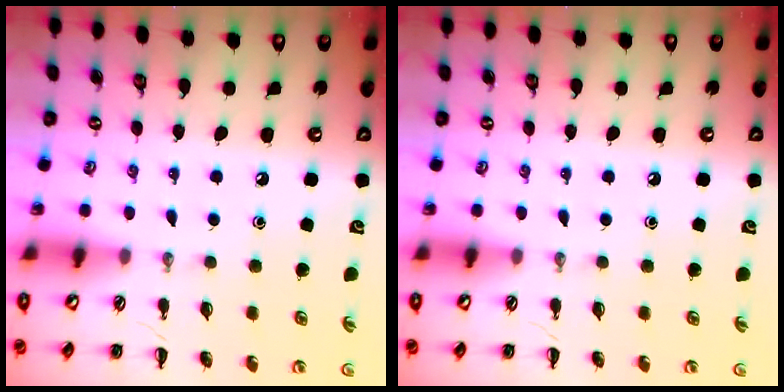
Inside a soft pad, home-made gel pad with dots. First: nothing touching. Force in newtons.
{"total": 0.0}